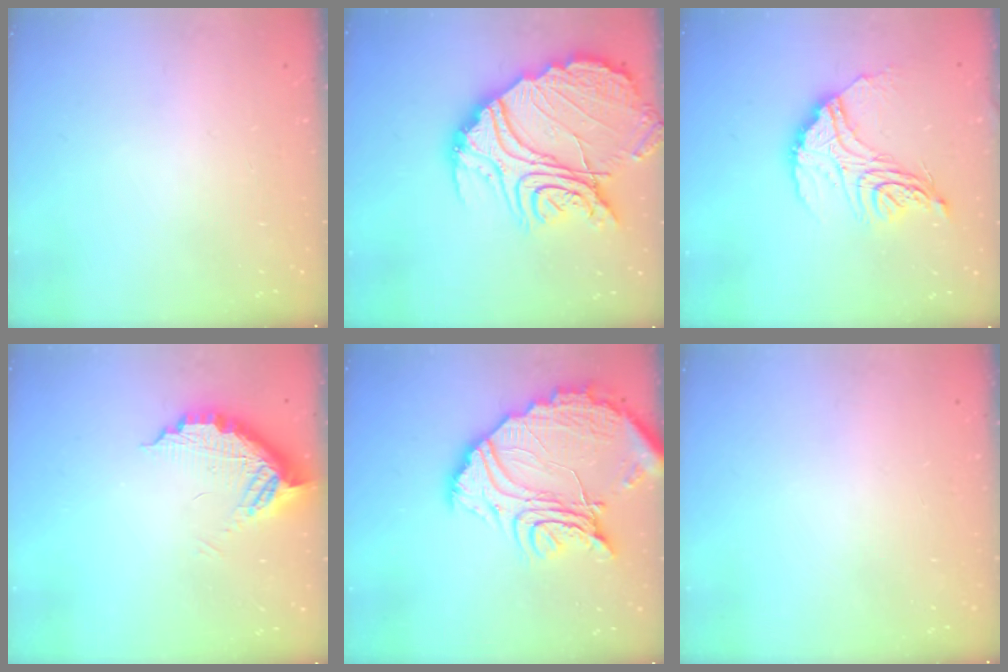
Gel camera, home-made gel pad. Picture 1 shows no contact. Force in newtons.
{"total": 27.7, "press": 27.6, "slide": 2.4}
{"total": 16.8, "press": 16.8, "slide": 1.2}
{"total": 10.2, "press": 10.2, "slide": 0.9}
{"total": 22.2, "press": 22.0, "slide": 2.2}
{"total": 0.0}